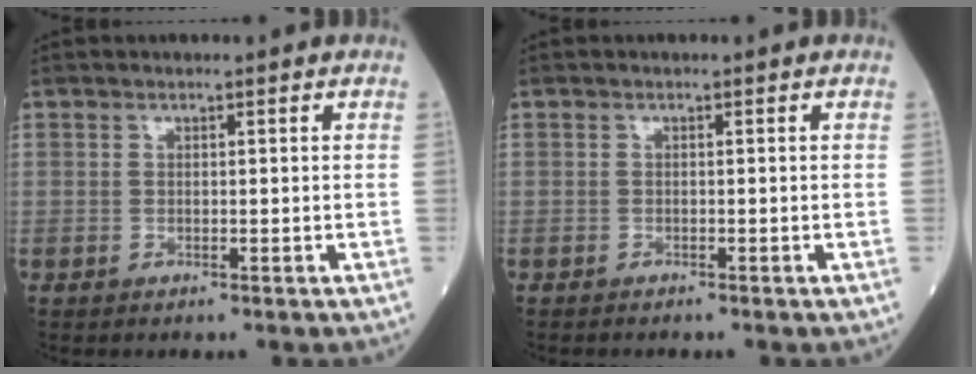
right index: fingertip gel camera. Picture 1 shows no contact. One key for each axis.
{"total": 1.7, "fx": -1.3, "fy": 0.8, "fz": 0.7, "tx": -0.021, "ty": -0.004, "tz": -0.016}